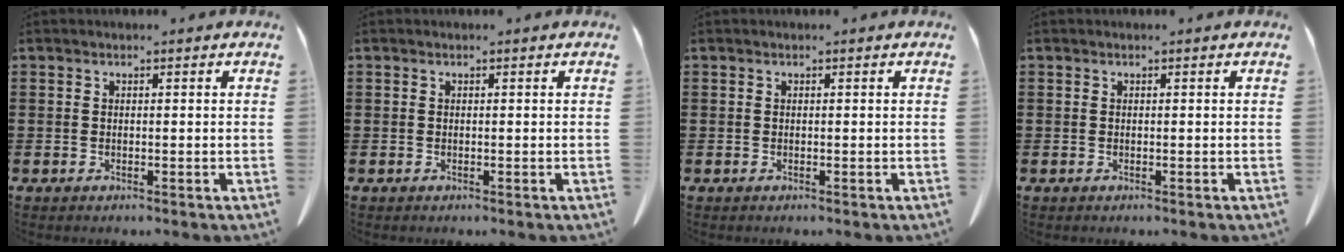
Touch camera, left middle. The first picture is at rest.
{"total": 0.0}
{"total": 0.0}
{"total": 0.0}